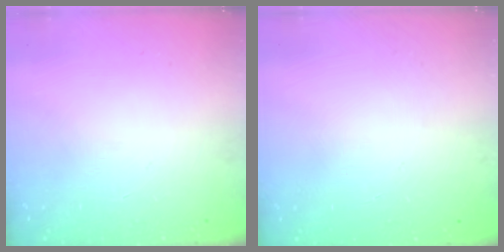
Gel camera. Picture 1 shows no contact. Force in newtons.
{"total": 0.0}